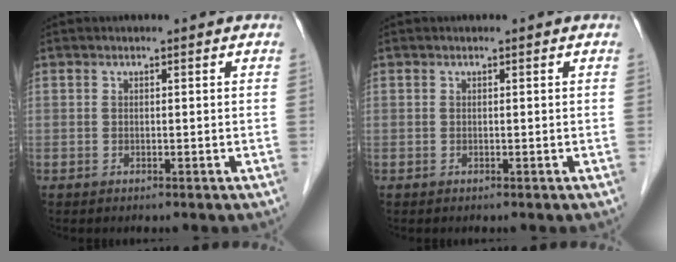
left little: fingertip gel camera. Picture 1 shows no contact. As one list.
[{"total": 0.0}]